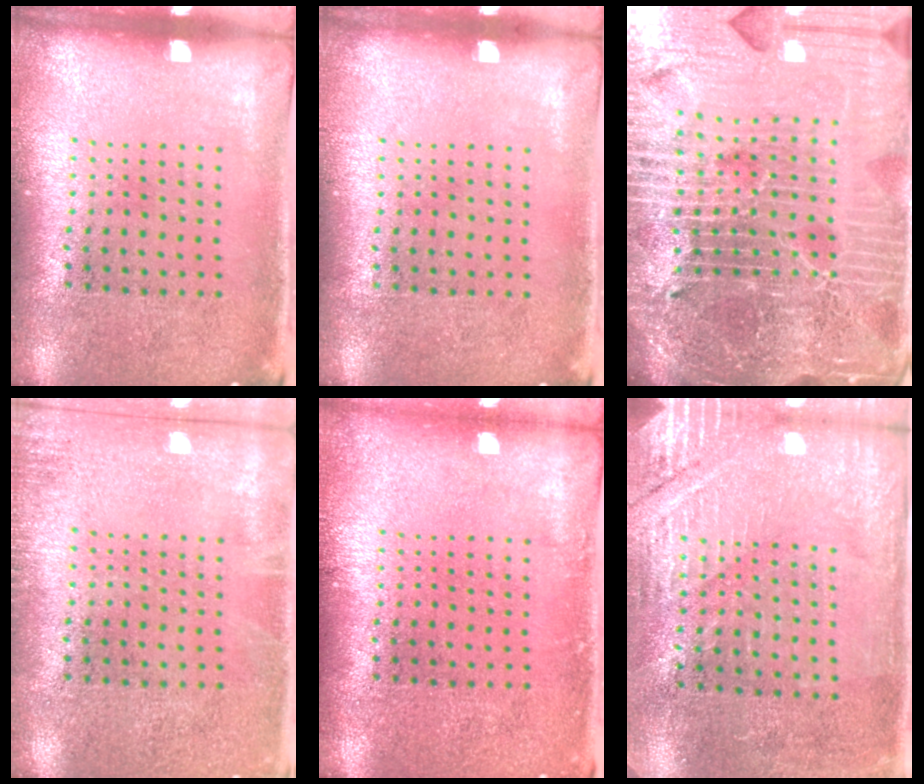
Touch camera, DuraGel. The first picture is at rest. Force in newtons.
{"total": 0.0}
{"total": 7.2, "press": 6.2, "slide": 3.7}
{"total": 1.2, "press": 1.1, "slide": 0.2}
{"total": 0.7, "press": 0.7, "slide": 0.1}
{"total": 2.8, "press": 2.7, "slide": 0.8}